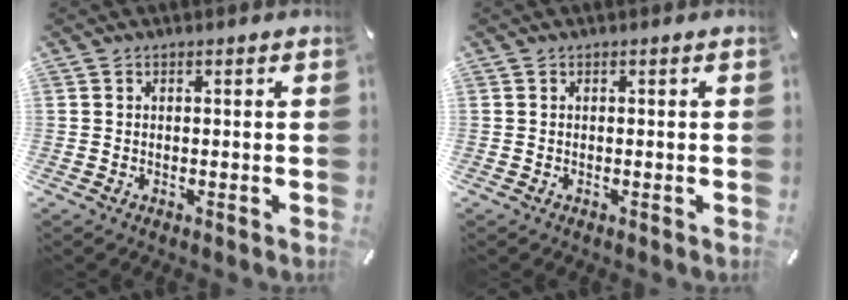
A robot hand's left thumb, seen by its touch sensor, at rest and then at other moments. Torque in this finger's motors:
{"motor_torque": [0.01, 0.01, -0.02, -0.02, 0.00]}